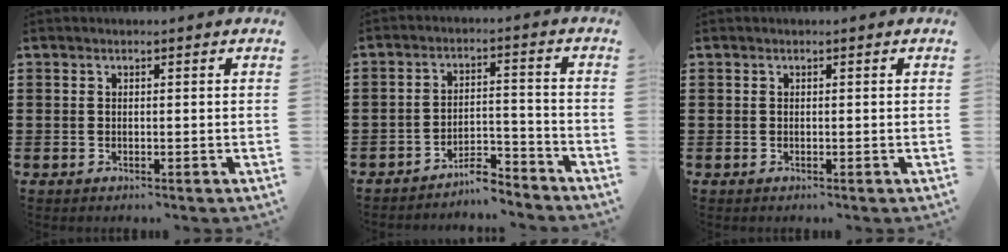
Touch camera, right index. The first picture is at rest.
{"total": 5.5, "force": [-5.2, 0.6, 1.5], "torque": [-0.027, 0.008, -0.104]}
{"total": 0.0}